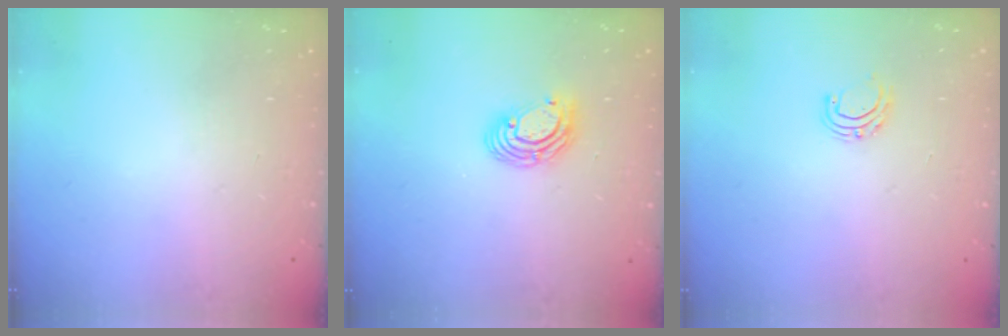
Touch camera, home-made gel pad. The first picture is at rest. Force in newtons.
{"total": 7.0, "press": 6.9, "slide": 0.8}
{"total": 5.4, "press": 5.4, "slide": 0.5}